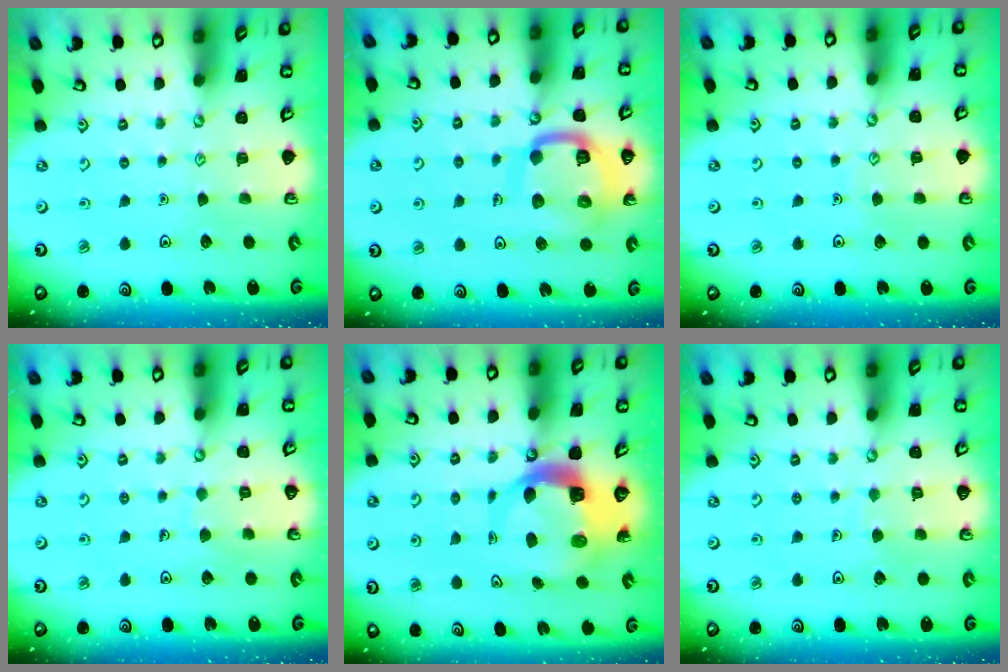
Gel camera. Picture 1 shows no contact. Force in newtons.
{"total": 15.0, "press": 14.9, "slide": 1.5}
{"total": 3.4, "press": 3.4, "slide": 0.3}
{"total": 5.1, "press": 5.1, "slide": 0.3}
{"total": 8.6, "press": 8.6, "slide": 1.2}
{"total": 3.9, "press": 3.9, "slide": 0.4}